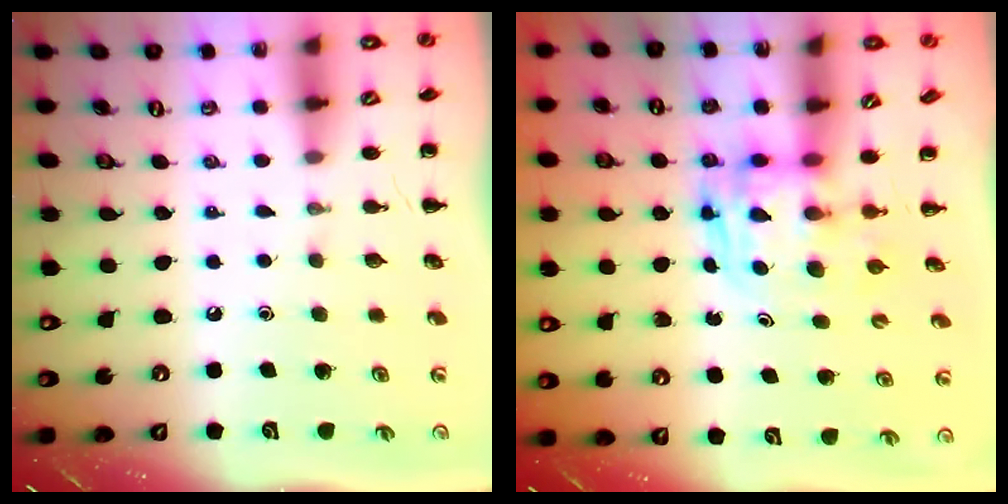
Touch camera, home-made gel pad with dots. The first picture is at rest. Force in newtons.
{"total": 2.8, "press": 2.8, "slide": 0.2}